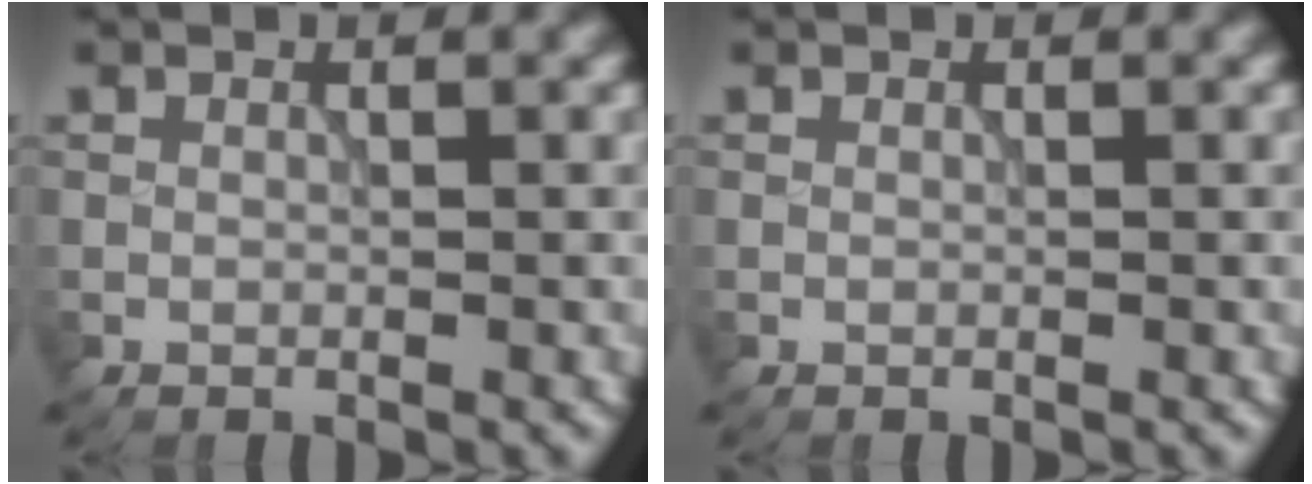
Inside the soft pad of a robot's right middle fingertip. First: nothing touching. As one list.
[{"total": 0.0}]